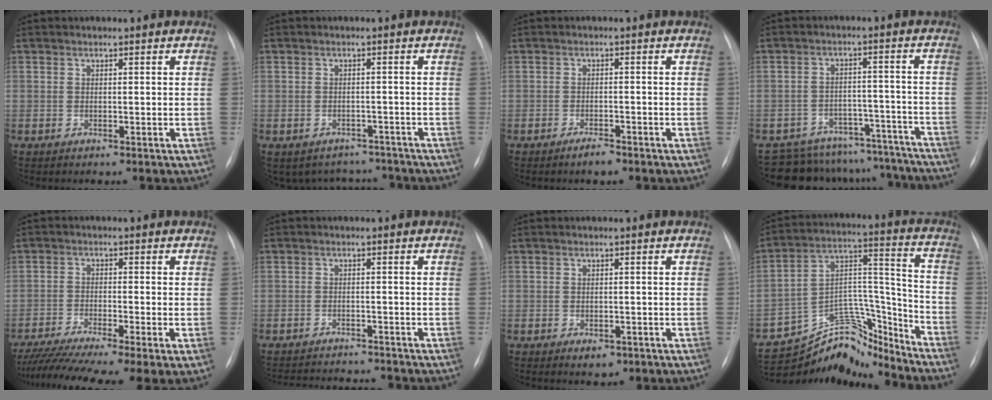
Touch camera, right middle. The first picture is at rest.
{"total": 7.4, "force": [-6.5, 3.5, 0.3], "torque": [0.003, 0.021, -0.076]}
{"total": 2.2, "force": [-1.7, 0.4, 1.2], "torque": [-0.026, -0.002, -0.029]}
{"total": 16.9, "force": [-15.9, 5.7, 1.0], "torque": [0.001, 0.043, -0.193]}
{"total": 12.1, "force": [-8.5, 1.1, 8.6], "torque": [-0.156, -0.026, -0.141]}
{"total": 8.1, "force": [-7.8, 0.8, 1.8], "torque": [-0.025, 0.000, -0.109]}
{"total": 2.2, "force": [-1.1, 1.3, 1.4], "torque": [-0.014, 0.000, -0.006]}
{"total": 14.0, "force": [-13.4, 3.9, 1.6], "torque": [-0.020, 0.084, -0.221]}